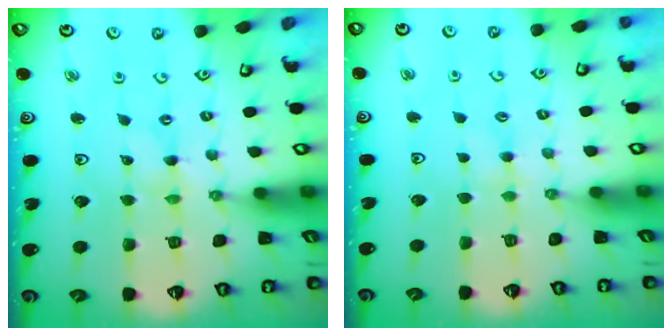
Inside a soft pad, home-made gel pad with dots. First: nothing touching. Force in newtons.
{"total": 2.0, "press": 1.9, "slide": 0.4}